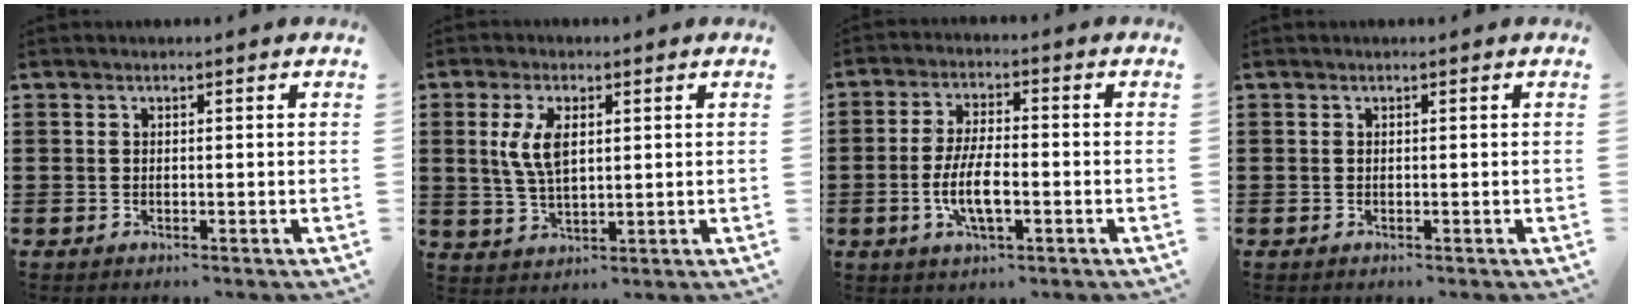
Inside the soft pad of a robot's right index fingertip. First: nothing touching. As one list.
[{"total": 6.2, "force": [1.5, 2.9, 5.3], "torque": [-0.118, 0.006, 0.022]}, {"total": 7.0, "force": [-1.9, 2.4, 6.2], "torque": [-0.139, -0.007, -0.042]}, {"total": 0.0}]